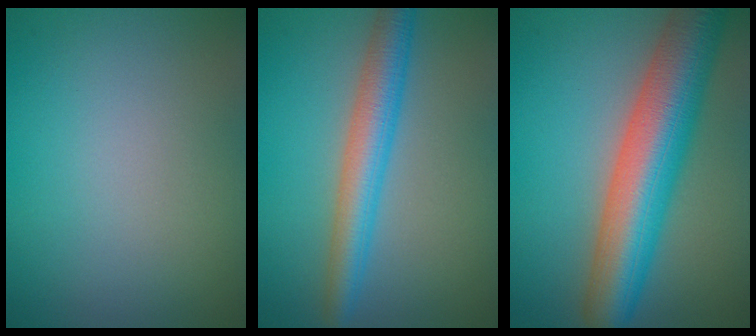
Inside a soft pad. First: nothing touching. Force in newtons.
{"total": 4.7, "press": 4.7, "slide": 0.2}
{"total": 10.1, "press": 10.0, "slide": 0.4}